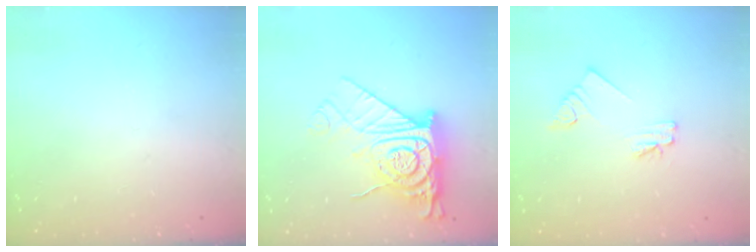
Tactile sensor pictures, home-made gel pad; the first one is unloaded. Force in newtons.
{"total": 16.0, "press": 15.9, "slide": 1.4}
{"total": 2.3, "press": 2.3, "slide": 0.1}